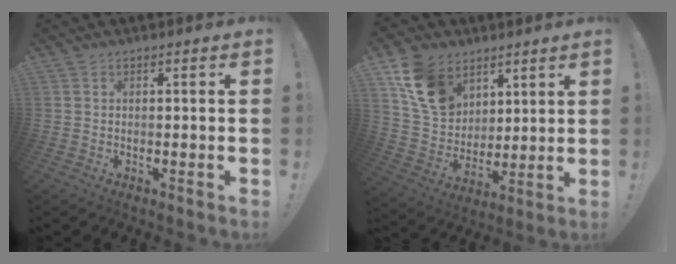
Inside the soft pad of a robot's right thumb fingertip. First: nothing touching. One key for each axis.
{"total": 15.4, "fx": 8.5, "fy": 10.9, "fz": 6.6, "tx": -0.109, "ty": -0.046, "tz": 0.171}